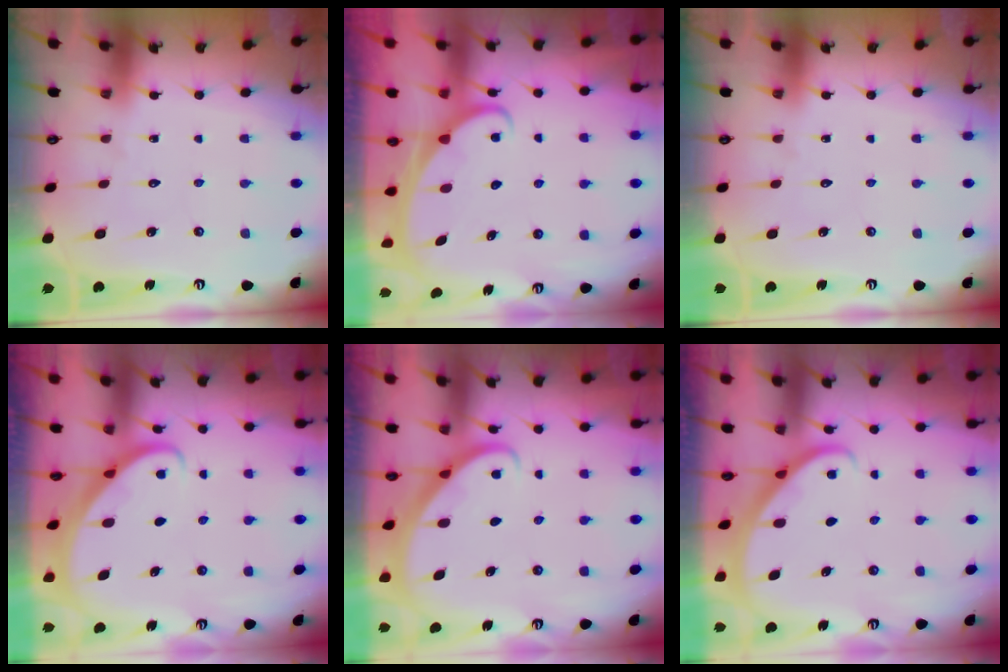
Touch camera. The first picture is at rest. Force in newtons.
{"total": 2.4, "press": 2.4, "slide": 0.4}
{"total": 0.0}
{"total": 2.7, "press": 2.7, "slide": 0.3}
{"total": 2.7, "press": 2.7, "slide": 0.2}
{"total": 2.3, "press": 2.3, "slide": 0.2}